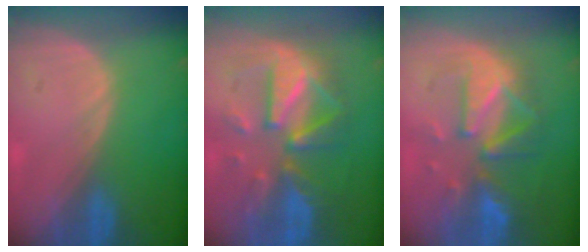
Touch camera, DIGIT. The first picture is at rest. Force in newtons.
{"total": 10.6, "press": 10.6, "slide": 0.9}
{"total": 9.6, "press": 9.0, "slide": 3.4}